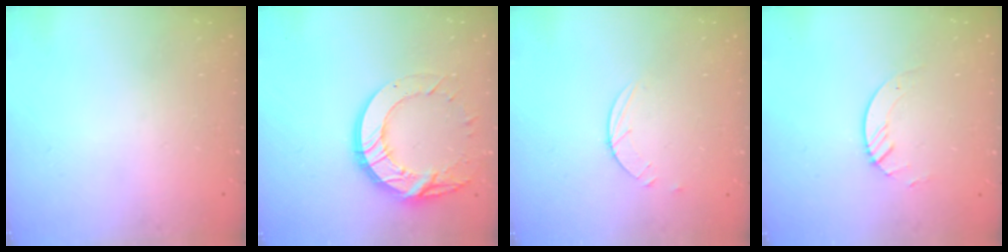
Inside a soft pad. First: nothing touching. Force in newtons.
{"total": 15.8, "press": 15.8, "slide": 1.1}
{"total": 2.5, "press": 2.4, "slide": 0.3}
{"total": 3.5, "press": 3.5, "slide": 0.3}